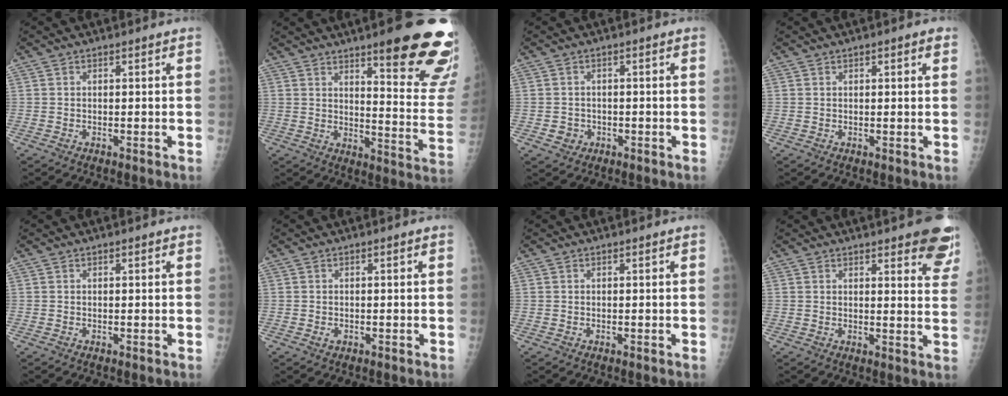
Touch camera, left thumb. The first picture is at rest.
{"total": 21.0, "force": [13.4, 3.8, 15.8], "torque": [-0.171, -0.083, 0.177]}
{"total": 2.4, "force": [-0.9, 2.2, 0.5], "torque": [0.003, 0.007, -0.009]}
{"total": 2.1, "force": [1.0, 0.7, 1.6], "torque": [-0.016, 0.000, 0.011]}
{"total": 0.0}
{"total": 0.8, "force": [-0.4, 0.6, 0.4], "torque": [-0.003, 0.001, -0.004]}
{"total": 0.0}
{"total": 10.8, "force": [7.6, 2.9, 7.0], "torque": [-0.049, -0.036, 0.077]}